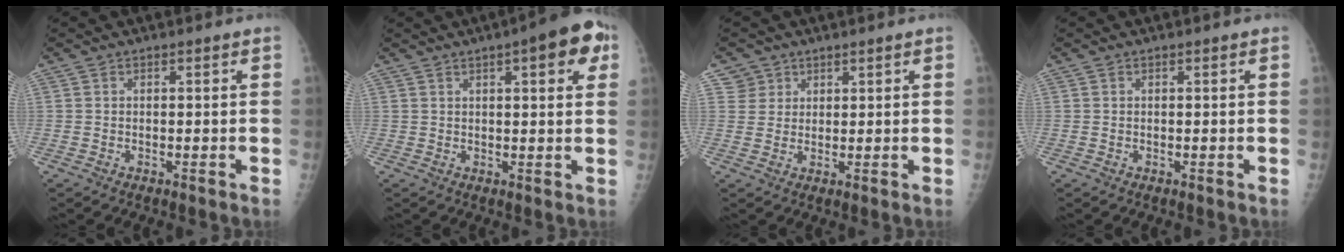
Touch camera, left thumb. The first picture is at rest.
{"total": 9.1, "force": [3.9, 2.6, 7.8], "torque": [-0.080, 0.002, 0.041]}
{"total": 3.0, "force": [2.0, 2.1, -0.7], "torque": [0.039, -0.009, 0.030]}
{"total": 0.0}